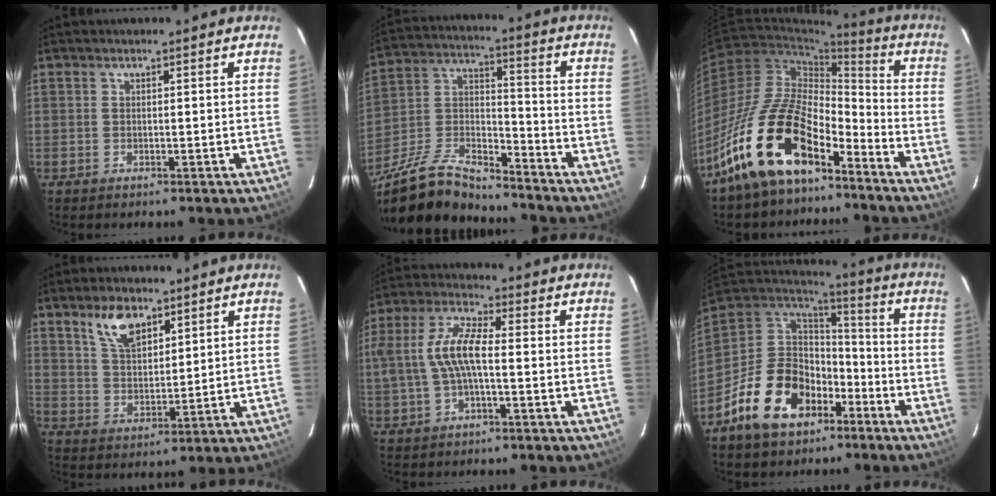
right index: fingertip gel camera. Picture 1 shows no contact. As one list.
[{"total": 18.9, "force": [-15.2, 5.7, 9.6], "torque": [-0.214, -0.004, -0.281]}, {"total": 18.5, "force": [-12.5, 7.7, 11.3], "torque": [-0.216, 0.017, -0.234]}, {"total": 8.1, "force": [5.2, 3.9, 4.9], "torque": [-0.086, 0.012, 0.102]}, {"total": 9.5, "force": [-0.9, 3.4, 8.8], "torque": [-0.187, 0.013, -0.015]}, {"total": 19.9, "force": [-10.8, 12.7, 10.9], "torque": [-0.245, 0.021, -0.172]}]